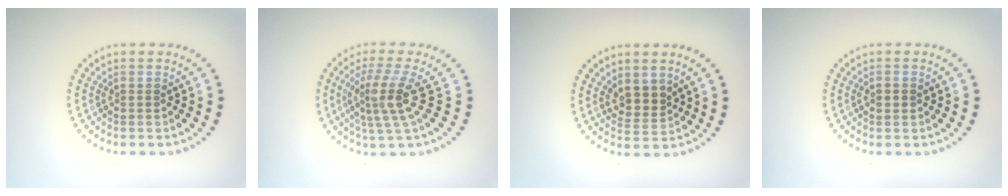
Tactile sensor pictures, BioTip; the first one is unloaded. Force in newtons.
{"total": 4.0, "press": 2.8, "slide": 2.8}
{"total": 2.5, "press": 2.2, "slide": 1.1}
{"total": 1.4, "press": 1.4, "slide": 0.1}